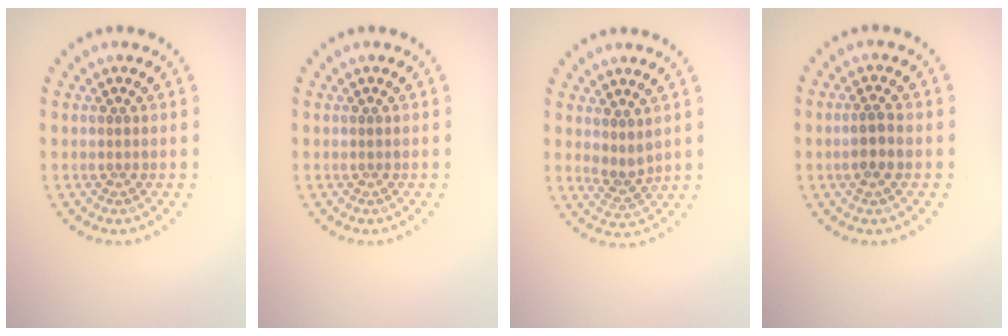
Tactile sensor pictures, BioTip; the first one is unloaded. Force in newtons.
{"total": 0.0}
{"total": 1.7, "press": 1.3, "slide": 1.1}
{"total": 2.0, "press": 1.8, "slide": 0.8}